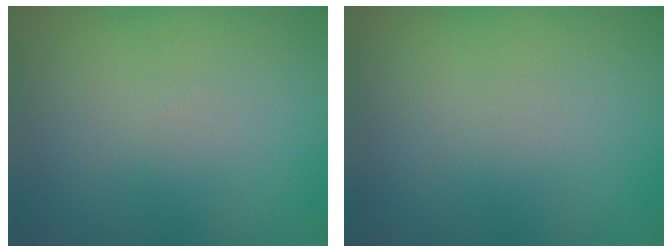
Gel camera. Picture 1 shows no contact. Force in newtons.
{"total": 0.0}